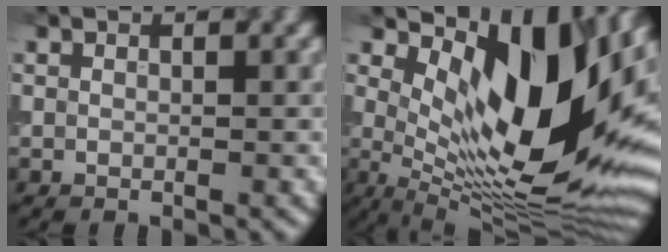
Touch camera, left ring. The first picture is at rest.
{"total": 15.5, "force": [4.6, 6.1, 13.5], "torque": [-0.194, -0.014, 0.076]}